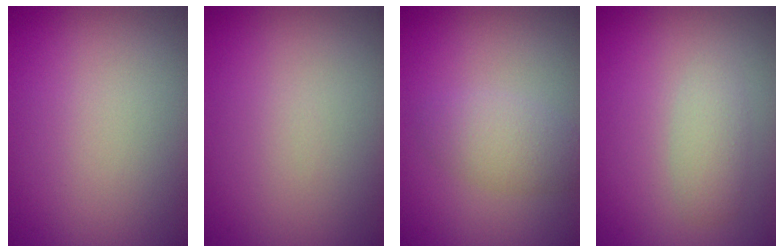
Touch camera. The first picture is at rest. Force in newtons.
{"total": 0.0}
{"total": 2.7, "press": 2.7, "slide": 0.1}
{"total": 1.9, "press": 1.9, "slide": 0.1}